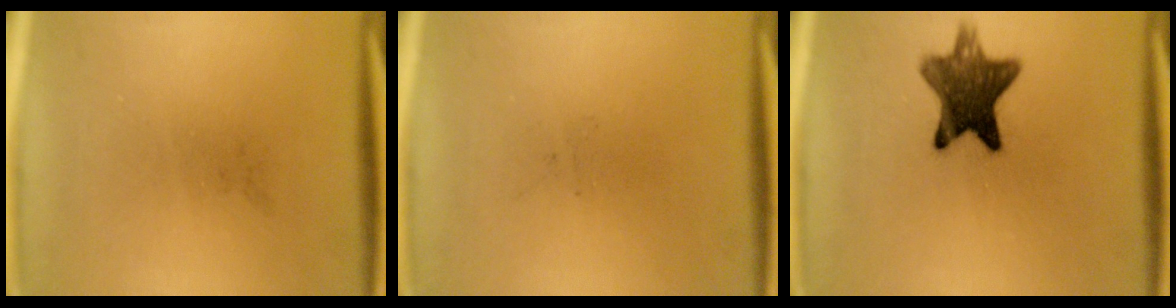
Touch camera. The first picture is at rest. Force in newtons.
{"total": 0.0}
{"total": 10.6}